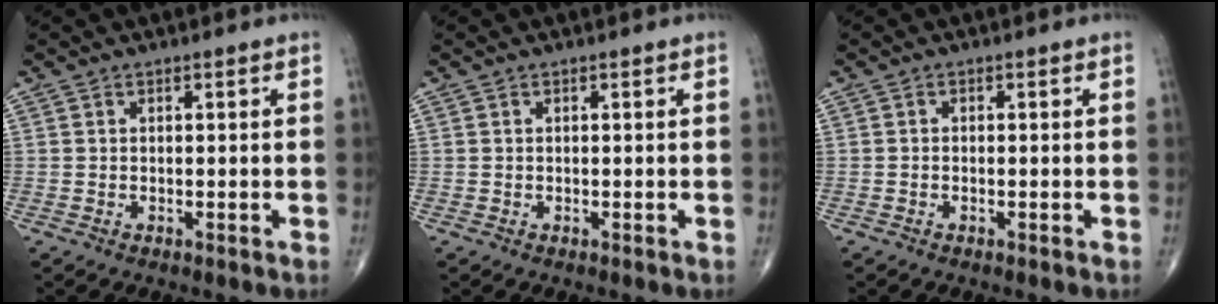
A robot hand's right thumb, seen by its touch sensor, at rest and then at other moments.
{"total": 0.0}
{"total": 0.0}